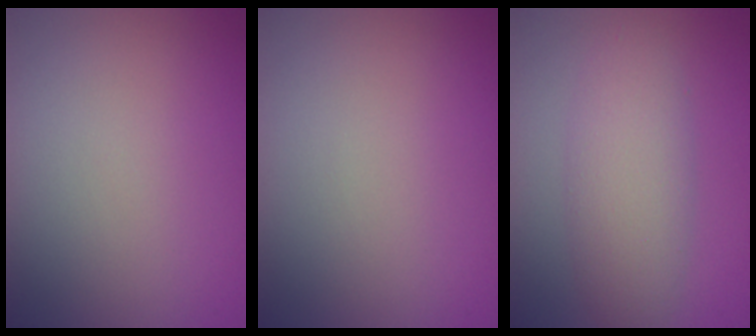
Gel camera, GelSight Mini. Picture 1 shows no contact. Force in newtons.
{"total": 0.0}
{"total": 4.2, "press": 4.2, "slide": 0.2}